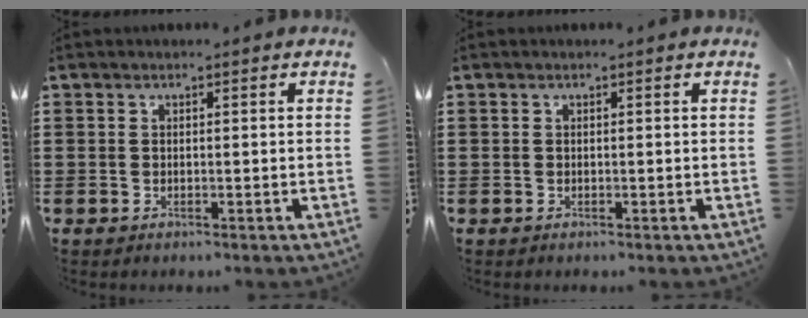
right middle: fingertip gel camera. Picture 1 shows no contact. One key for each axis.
{"total": 0.0}